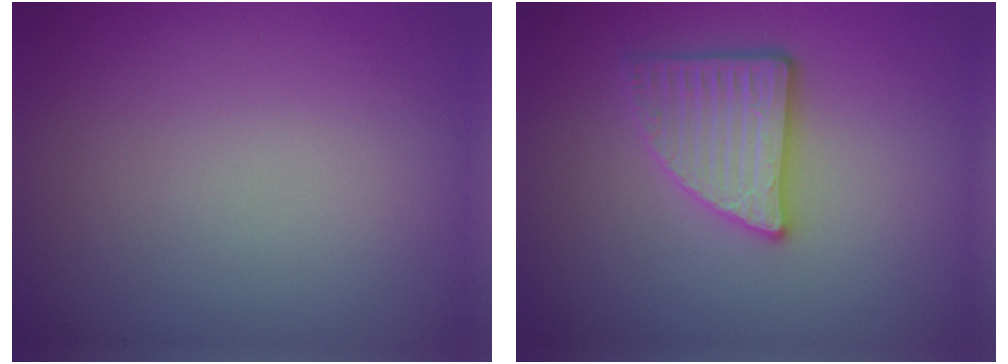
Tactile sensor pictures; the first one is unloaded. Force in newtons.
{"total": 3.9, "press": 3.3, "slide": 2.1}